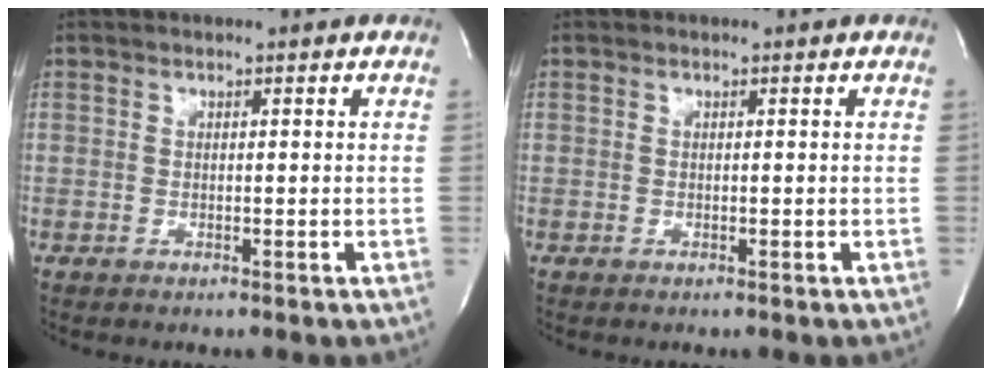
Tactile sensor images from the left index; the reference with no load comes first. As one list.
[{"total": 0.0}]